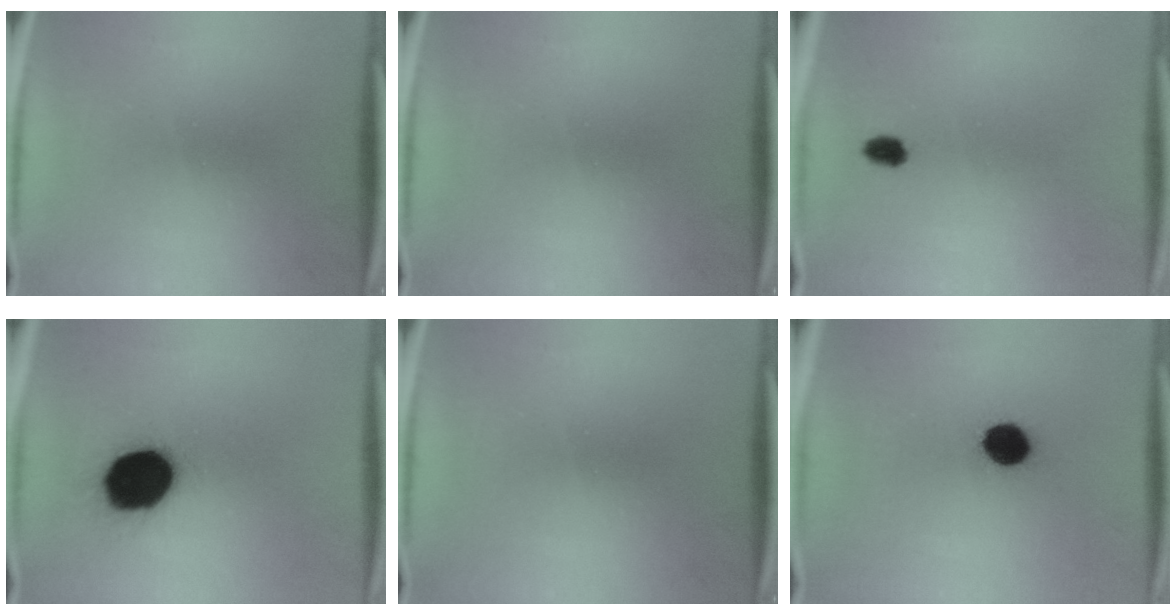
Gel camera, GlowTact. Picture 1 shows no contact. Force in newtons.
{"total": 0.0}
{"total": 2.2}
{"total": 19.8}
{"total": 0.0}
{"total": 7.9}